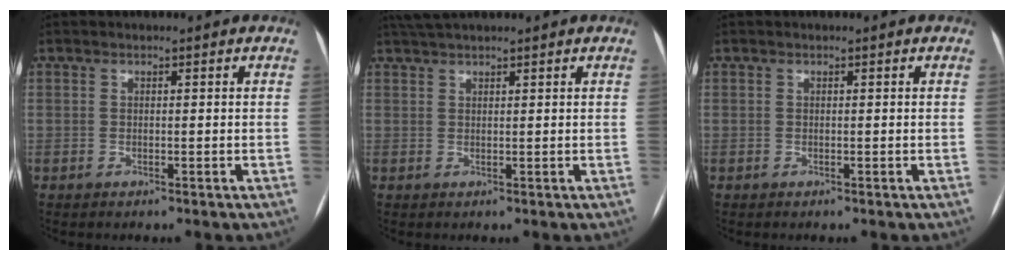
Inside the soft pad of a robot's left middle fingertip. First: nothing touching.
{"total": 4.3, "force": [3.8, 0.4, 2.0], "torque": [-0.034, 0.036, 0.069]}
{"total": 0.0}